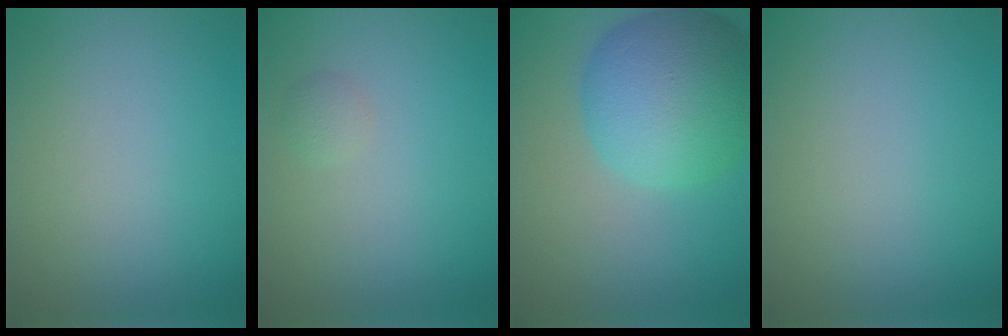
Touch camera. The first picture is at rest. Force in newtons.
{"total": 0.8, "press": 0.8, "slide": 0.0}
{"total": 10.5, "press": 10.4, "slide": 0.3}
{"total": 0.0}